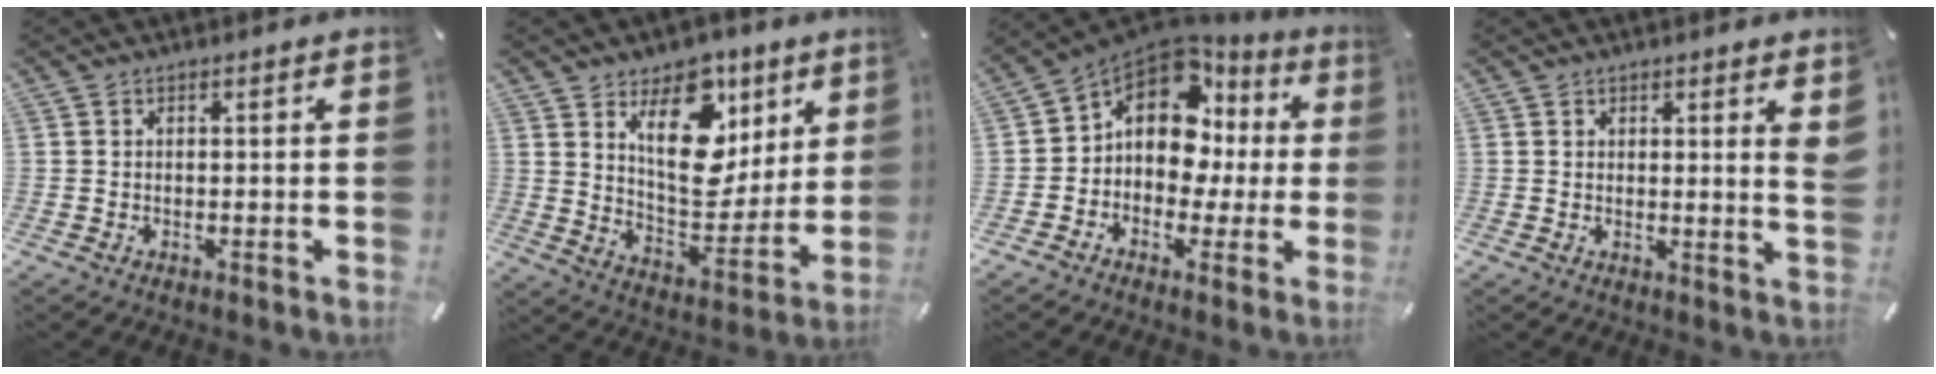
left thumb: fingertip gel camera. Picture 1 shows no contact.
{"total": 18.8, "force": [8.7, 12.0, 11.6], "torque": [-0.154, -0.049, 0.156]}
{"total": 12.8, "force": [3.9, 9.2, 8.0], "torque": [-0.154, -0.030, 0.068]}
{"total": 2.6, "force": [1.8, 0.1, 1.9], "torque": [-0.025, -0.012, 0.029]}